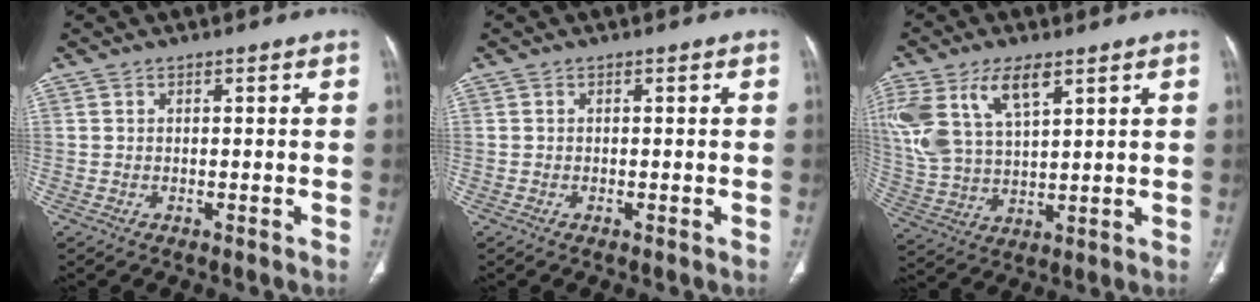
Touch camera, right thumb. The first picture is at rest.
{"total": 0.0}
{"total": 15.4, "force": [7.5, 7.7, 11.1], "torque": [-0.234, -0.013, 0.153]}